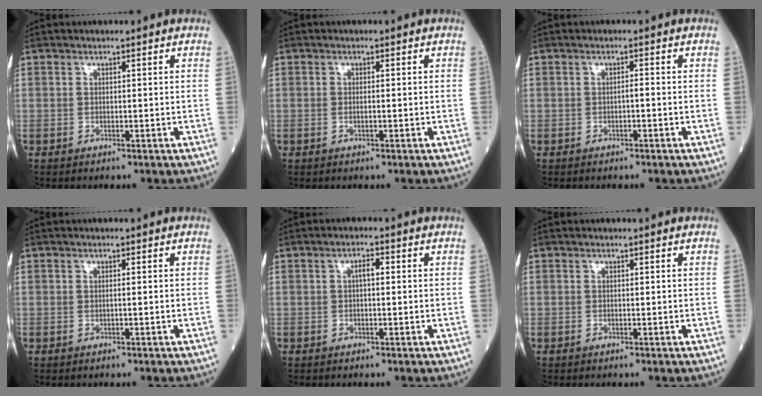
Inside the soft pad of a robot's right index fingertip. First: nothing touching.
{"total": 0.7, "force": [-0.2, 0.1, 0.6], "torque": [-0.018, -0.001, -0.002]}
{"total": 0.8, "force": [-0.4, 0.0, 0.7], "torque": [-0.014, 0.002, -0.007]}
{"total": 0.0}
{"total": 1.7, "force": [0.1, 0.5, 1.6], "torque": [-0.029, 0.004, 0.001]}
{"total": 0.0}